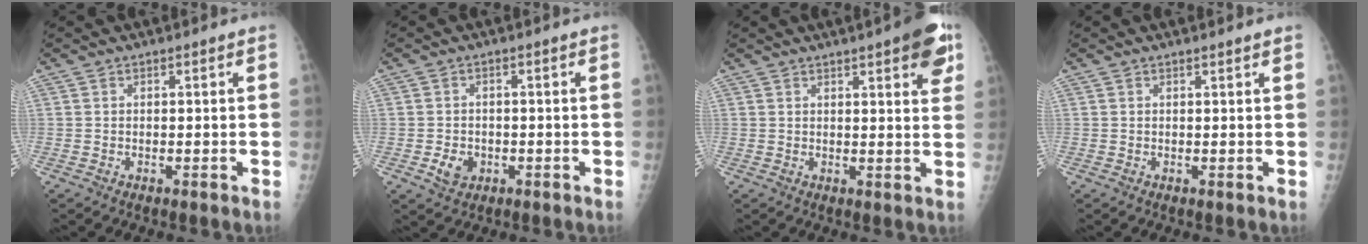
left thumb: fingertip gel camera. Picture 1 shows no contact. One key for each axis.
{"total": 3.7, "fx": -1.1, "fy": 2.9, "fz": 1.9, "tx": -0.025, "ty": 0.003, "tz": -0.013}
{"total": 9.0, "fx": 4.7, "fy": 2.3, "fz": 7.2, "tx": -0.069, "ty": -0.014, "tz": 0.052}
{"total": 1.1, "fx": 0.9, "fy": 0.0, "fz": 0.5, "tx": -0.004, "ty": 0.001, "tz": 0.015}